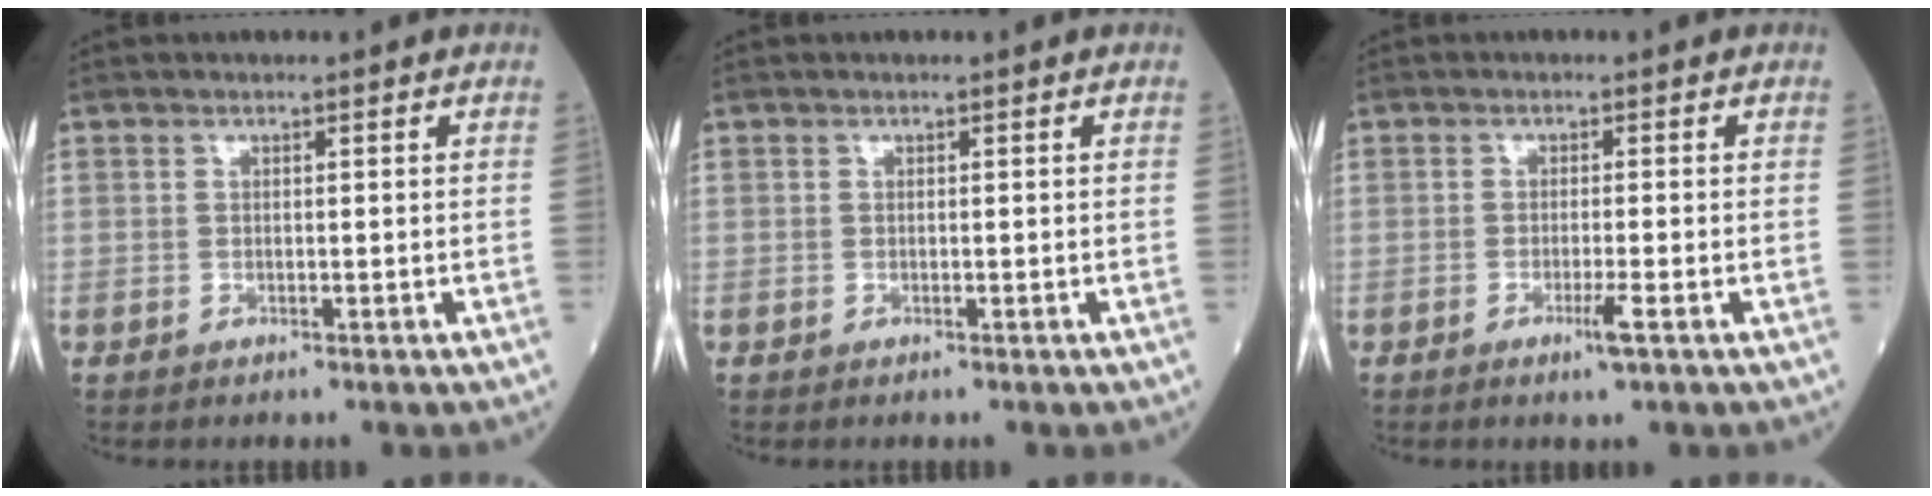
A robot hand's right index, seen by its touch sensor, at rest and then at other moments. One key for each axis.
{"total": 0.0}
{"total": 2.5, "fx": -1.3, "fy": -0.4, "fz": 2.0, "tx": -0.038, "ty": -0.007, "tz": -0.025}